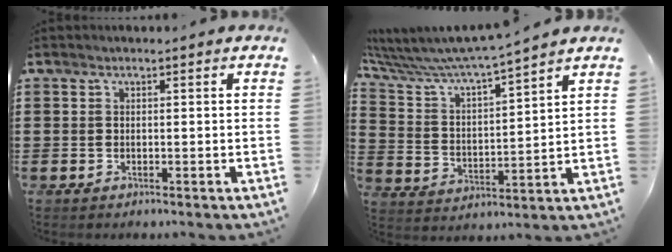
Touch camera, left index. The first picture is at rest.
{"total": 6.7, "force": [6.5, -0.2, 1.7], "torque": [-0.065, -0.048, 0.107]}